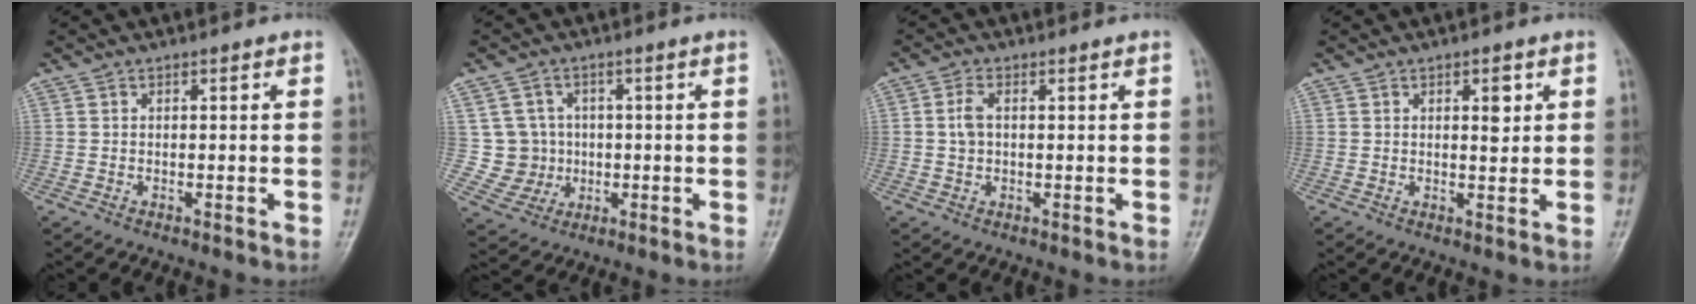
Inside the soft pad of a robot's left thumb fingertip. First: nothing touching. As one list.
[{"total": 6.4, "force": [0.5, 6.3, 0.7], "torque": [0.022, 0.007, 0.011]}, {"total": 2.9, "force": [0.3, 1.6, 2.3], "torque": [-0.057, 0.007, 0.006]}, {"total": 2.9, "force": [1.1, 1.4, 2.4], "torque": [-0.020, -0.005, 0.015]}]